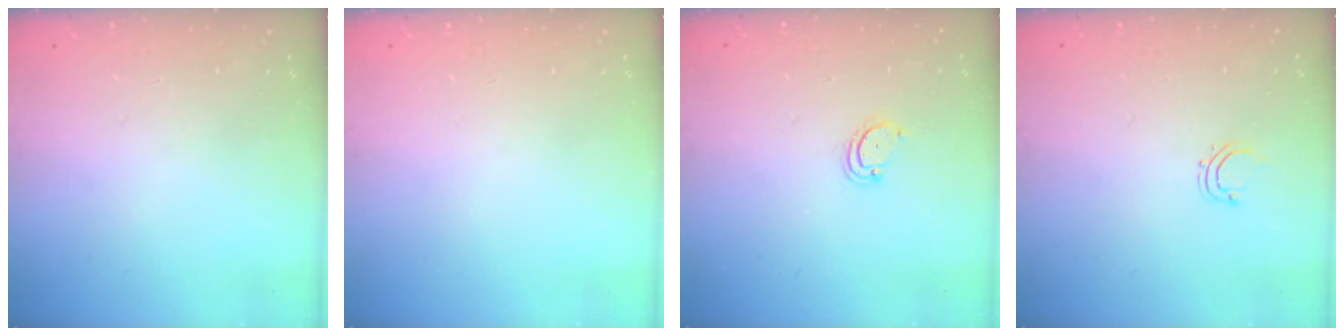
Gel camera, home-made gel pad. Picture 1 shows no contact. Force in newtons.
{"total": 0.0}
{"total": 2.3, "press": 2.3, "slide": 0.2}
{"total": 2.8, "press": 2.8, "slide": 0.5}